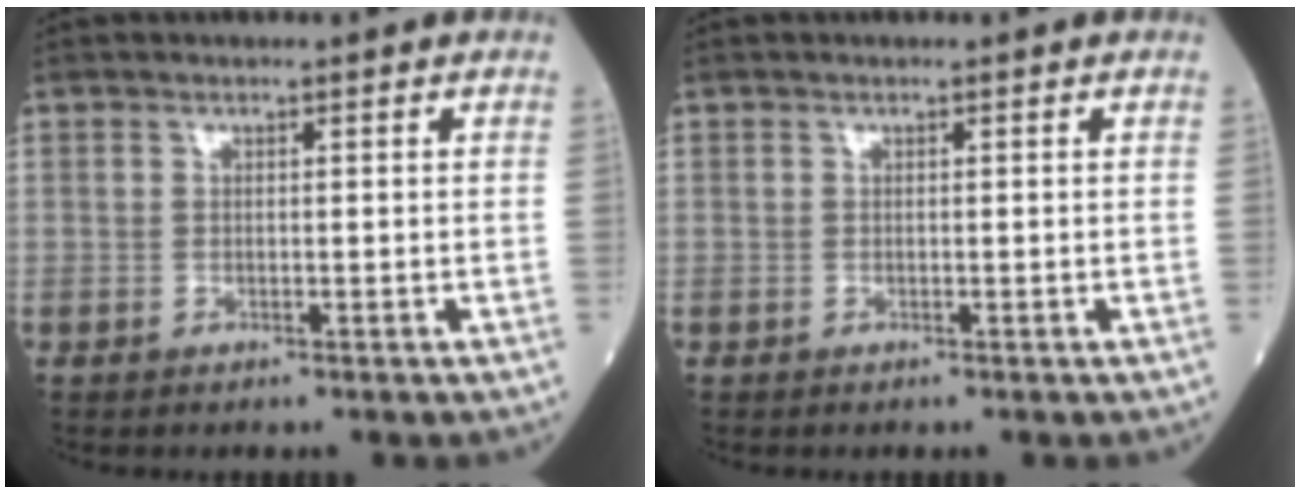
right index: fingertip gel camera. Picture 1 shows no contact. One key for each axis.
{"total": 0.0}